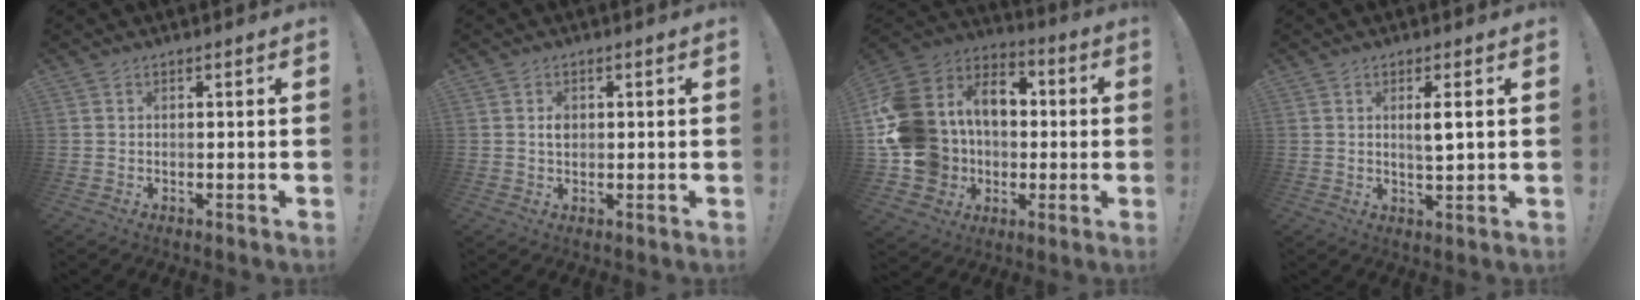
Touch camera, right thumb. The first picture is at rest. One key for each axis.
{"total": 2.2, "fx": 0.3, "fy": 1.6, "fz": 1.4, "tx": -0.020, "ty": 0.001, "tz": 0.002}
{"total": 19.6, "fx": 1.9, "fy": 17.0, "fz": 9.5, "tx": -0.210, "ty": -0.001, "tz": 0.074}
{"total": 3.9, "fx": 1.5, "fy": 0.5, "fz": 3.6, "tx": -0.049, "ty": -0.014, "tz": 0.020}